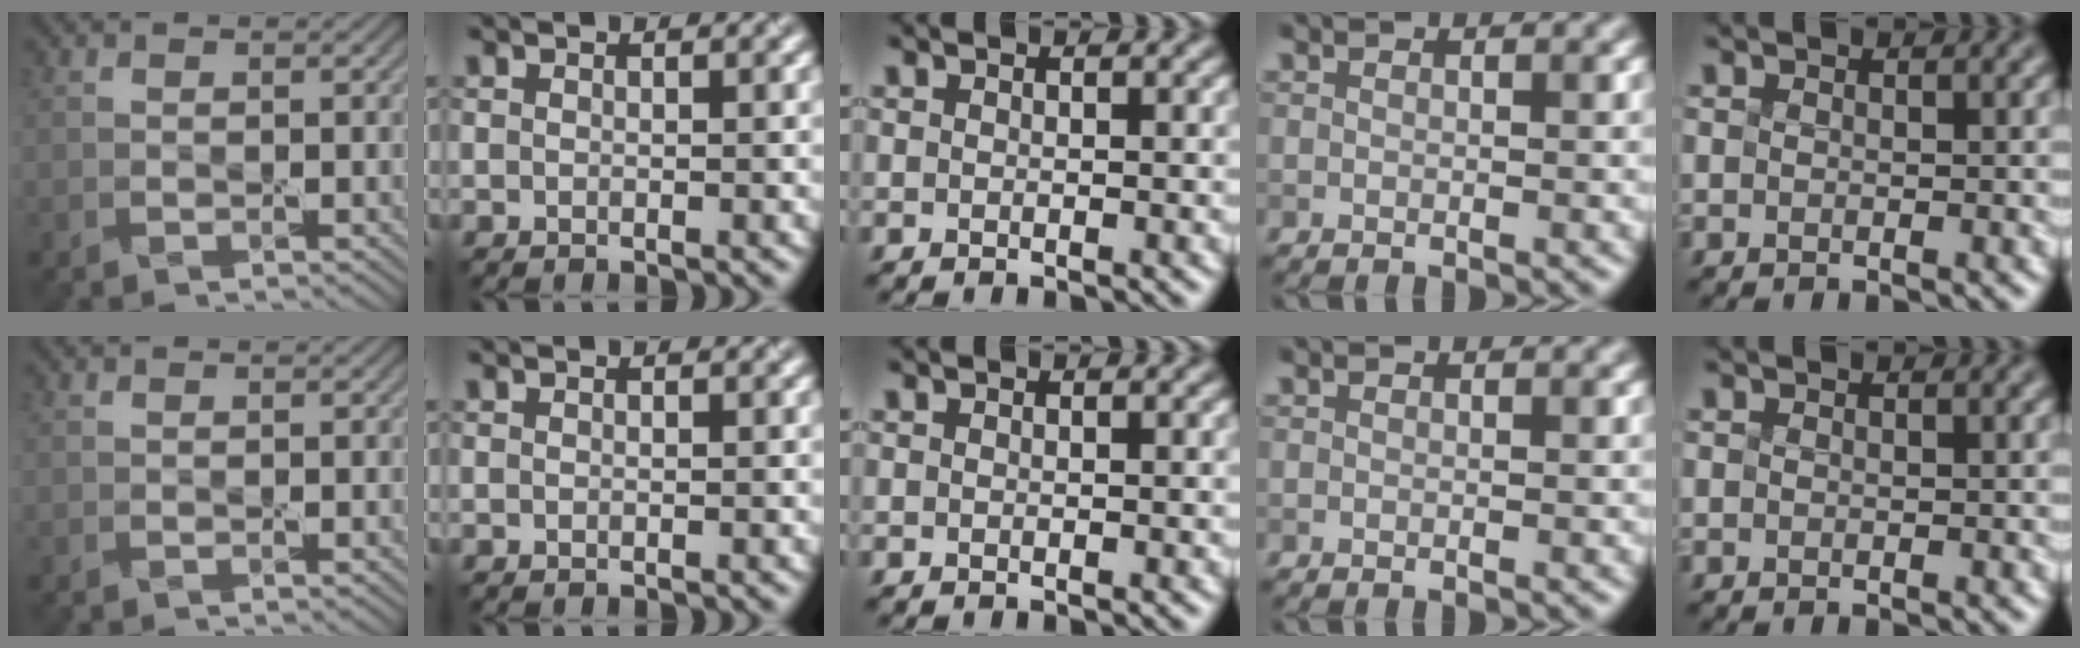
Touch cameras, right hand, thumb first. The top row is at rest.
{}